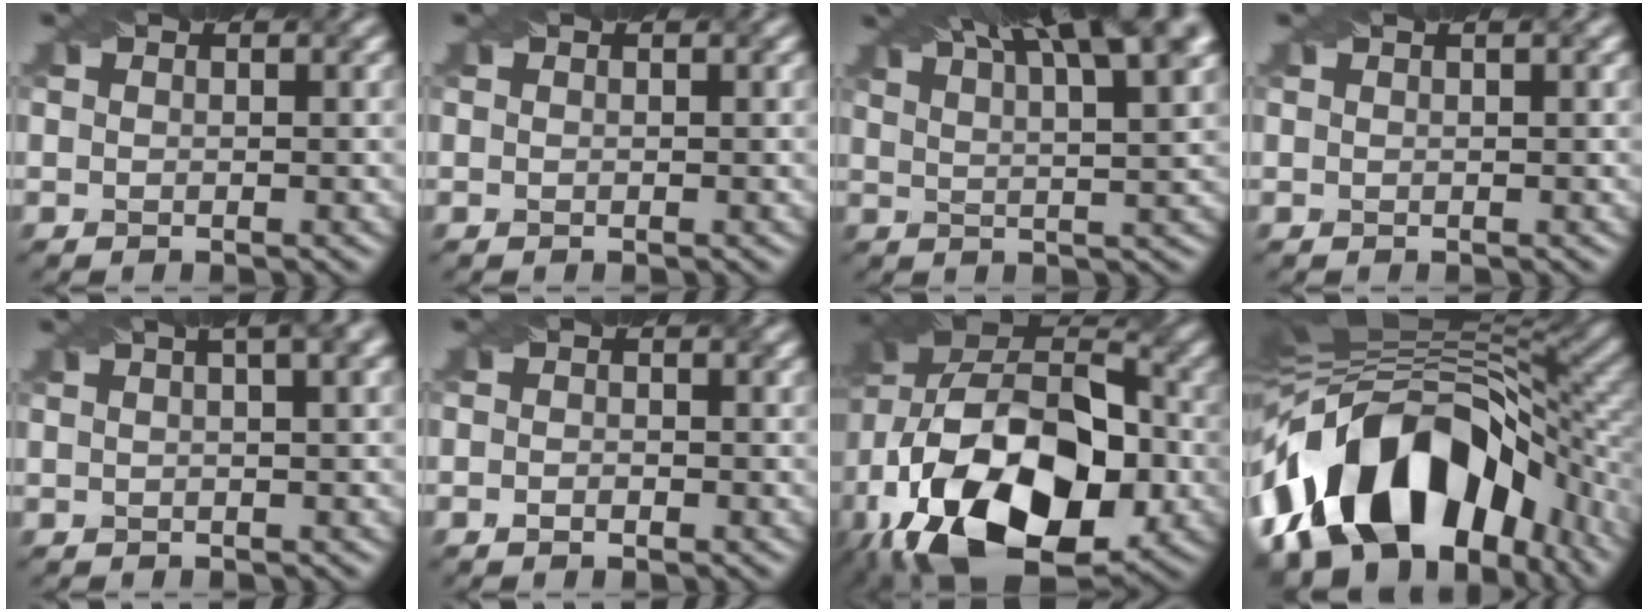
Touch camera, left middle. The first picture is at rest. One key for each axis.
{"total": 0.0}
{"total": 15.3, "fx": 9.2, "fy": 5.5, "fz": 11.0, "tx": -0.127, "ty": 0.060, "tz": 0.098}
{"total": 1.1, "fx": 0.6, "fy": 0.3, "fz": 0.9, "tx": -0.013, "ty": 0.000, "tz": 0.005}
{"total": 8.0, "fx": 3.7, "fy": 3.7, "fz": 6.1, "tx": -0.027, "ty": 0.047, "tz": 0.012}
{"total": 1.1, "fx": -0.5, "fy": 0.7, "fz": 0.7, "tx": -0.006, "ty": -0.003, "tz": -0.008}
{"total": 20.2, "fx": -7.4, "fy": 11.4, "fz": 15.0, "tx": -0.258, "ty": 0.012, "tz": -0.120}
{"total": 15.8, "fx": -6.6, "fy": 9.3, "fz": 10.9, "tx": -0.172, "ty": 0.017, "tz": -0.118}